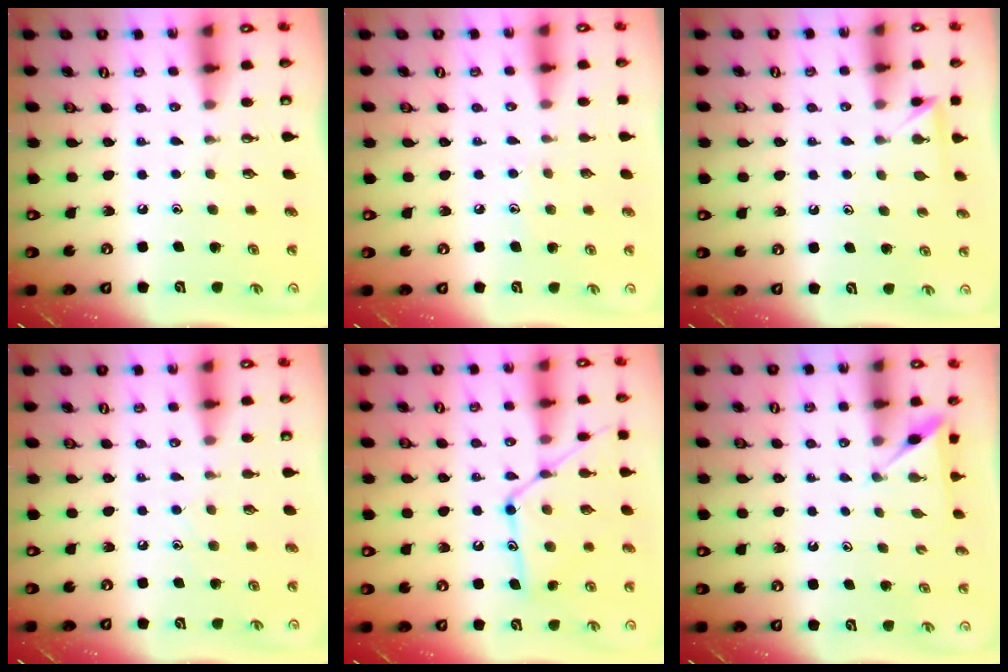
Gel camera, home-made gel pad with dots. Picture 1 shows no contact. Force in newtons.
{"total": 4.4, "press": 4.4, "slide": 0.4}
{"total": 2.9, "press": 2.9, "slide": 0.3}
{"total": 5.3, "press": 5.3, "slide": 0.7}
{"total": 14.8, "press": 14.8, "slide": 1.0}
{"total": 2.5, "press": 2.5, "slide": 0.2}